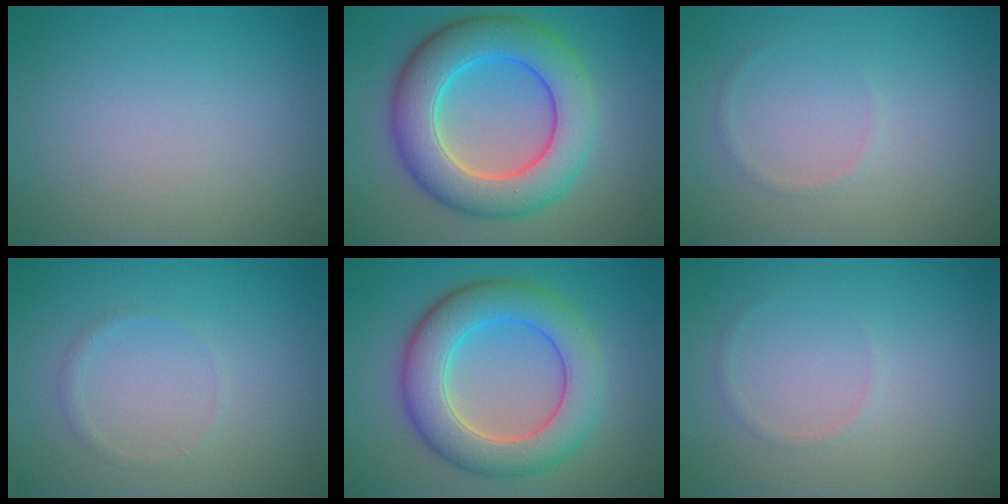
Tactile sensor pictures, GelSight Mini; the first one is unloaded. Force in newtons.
{"total": 9.2, "press": 9.2, "slide": 0.4}
{"total": 0.7, "press": 0.7, "slide": 0.0}
{"total": 0.7, "press": 0.7, "slide": 0.0}
{"total": 7.6, "press": 7.6, "slide": 0.5}
{"total": 0.7, "press": 0.7, "slide": 0.0}